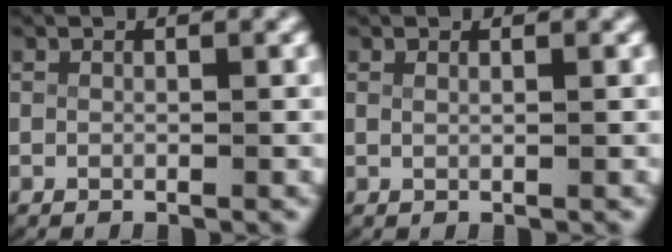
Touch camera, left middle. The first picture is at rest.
{"total": 0.6, "force": [0.3, -0.3, 0.4], "torque": [-0.010, -0.006, 0.010]}